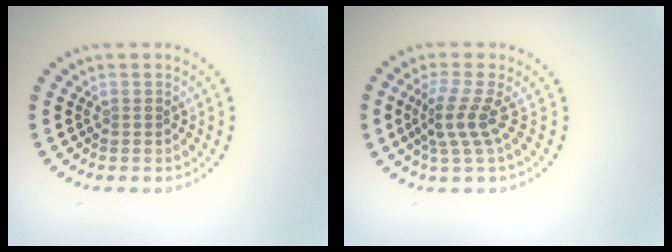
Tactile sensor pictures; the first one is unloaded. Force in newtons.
{"total": 2.8, "press": 2.0, "slide": 2.0}